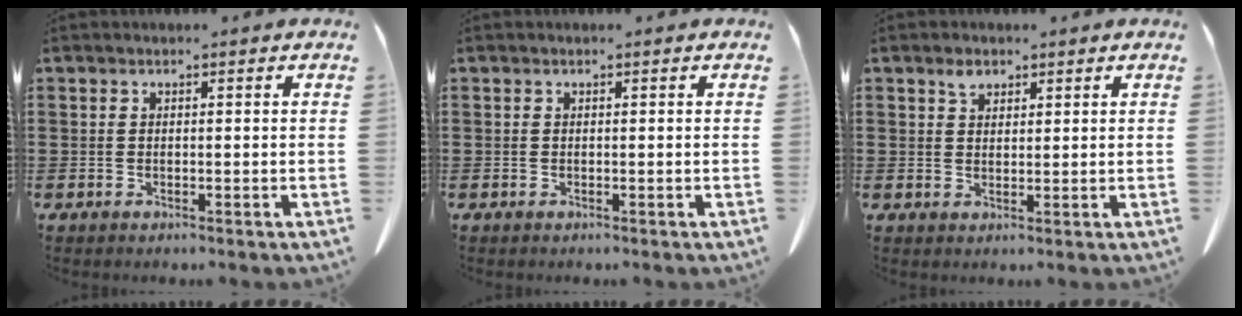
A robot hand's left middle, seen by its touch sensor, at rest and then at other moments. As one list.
[{"total": 0.0}, {"total": 2.2, "force": [1.6, 1.3, 0.8], "torque": [-0.012, -0.003, 0.030]}]